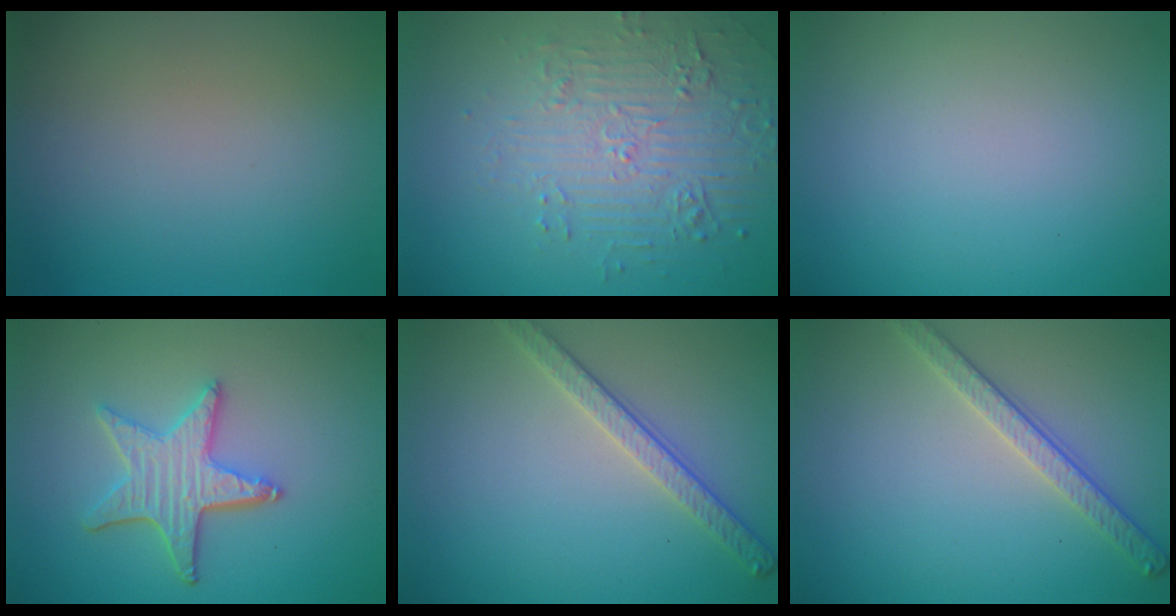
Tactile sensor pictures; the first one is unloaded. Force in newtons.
{"total": 5.0, "press": 3.5, "slide": 3.5}
{"total": 0.0}
{"total": 4.3, "press": 3.7, "slide": 2.3}
{"total": 2.8, "press": 2.7, "slide": 0.8}
{"total": 2.8, "press": 2.7, "slide": 0.8}